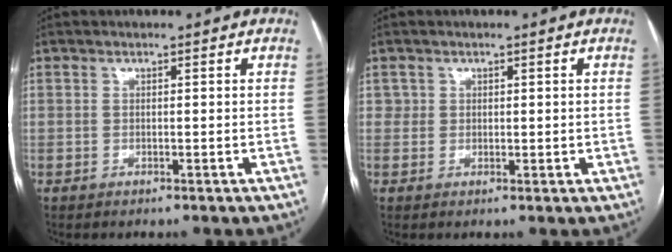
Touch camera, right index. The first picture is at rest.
{"total": 1.9, "force": [0.6, 1.7, 0.4], "torque": [0.002, -0.001, 0.009]}